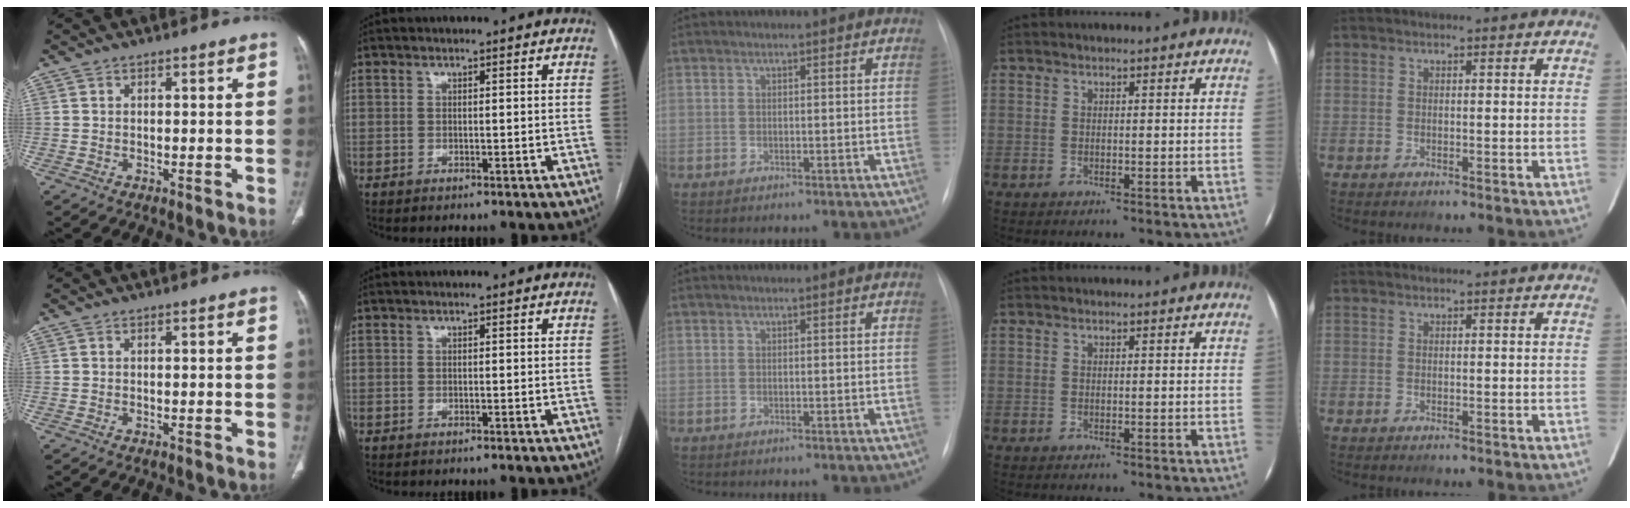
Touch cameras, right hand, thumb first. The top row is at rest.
{}